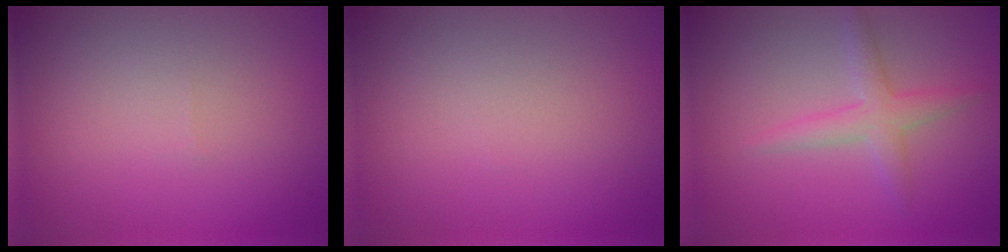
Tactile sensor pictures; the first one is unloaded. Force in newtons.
{"total": 0.0}
{"total": 2.4, "press": 2.4, "slide": 0.0}